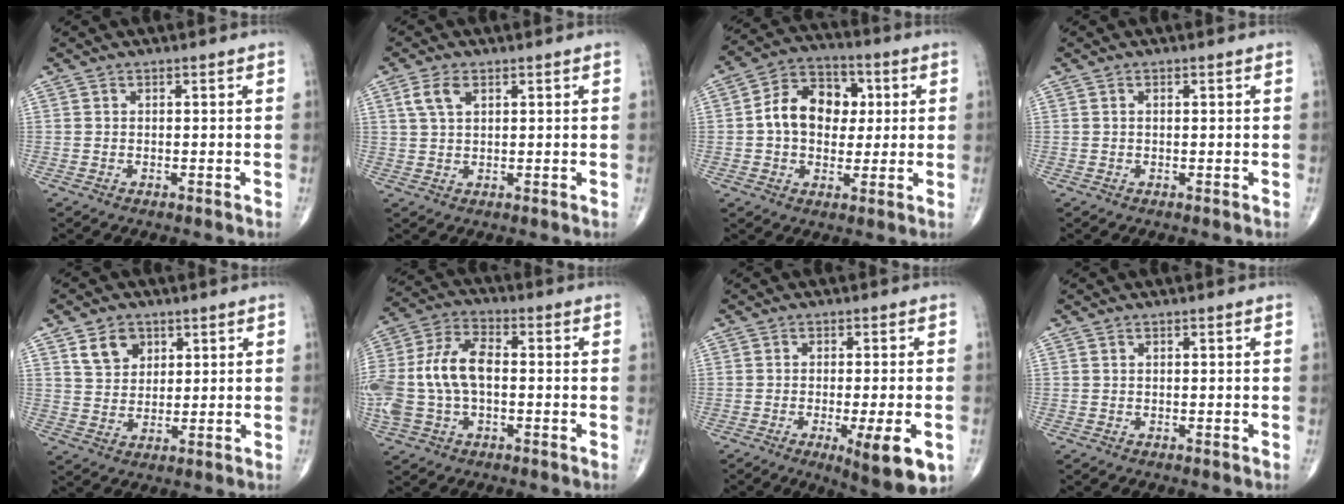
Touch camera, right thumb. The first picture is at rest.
{"total": 3.3, "force": [1.1, 1.9, 2.5], "torque": [-0.054, 0.007, 0.022]}
{"total": 12.6, "force": [1.1, 9.4, 8.3], "torque": [-0.102, 0.021, 0.011]}
{"total": 0.0}
{"total": 6.3, "force": [3.2, 4.7, 2.8], "torque": [-0.028, -0.017, 0.059]}
{"total": 15.5, "force": [-0.8, 9.2, 12.5], "torque": [-0.284, 0.032, -0.017]}
{"total": 10.3, "force": [-3.7, 2.3, 9.4], "torque": [-0.128, -0.010, -0.047]}
{"total": 0.0}